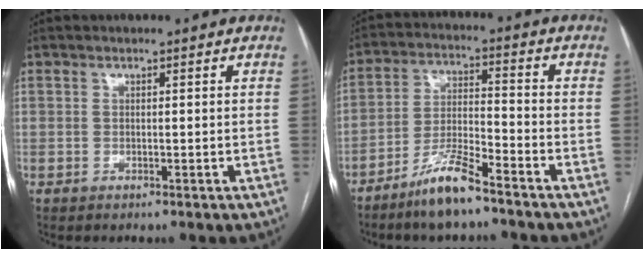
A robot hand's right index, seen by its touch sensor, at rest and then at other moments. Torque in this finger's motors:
{"motor_torque": [0.73, -0.44, 0.40, 0.09]}